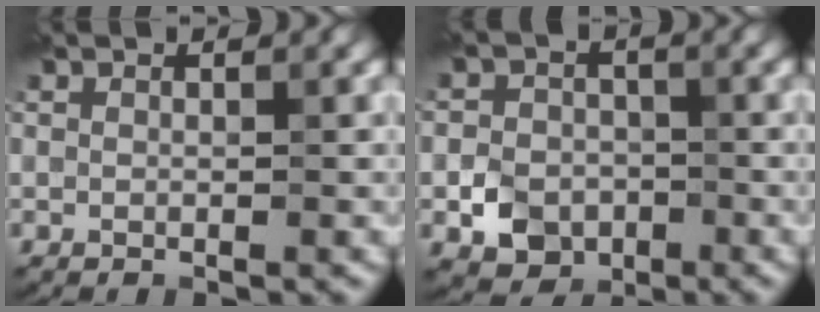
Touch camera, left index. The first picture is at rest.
{"total": 4.0, "force": [-1.5, 3.2, 1.8], "torque": [-0.027, -0.003, -0.031]}